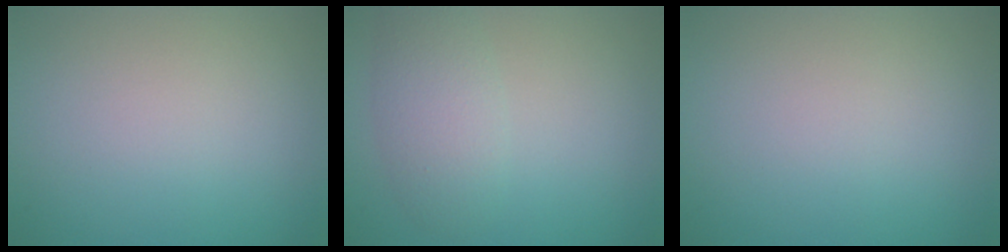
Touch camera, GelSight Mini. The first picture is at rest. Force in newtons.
{"total": 3.2, "press": 3.2, "slide": 0.1}
{"total": 0.0}